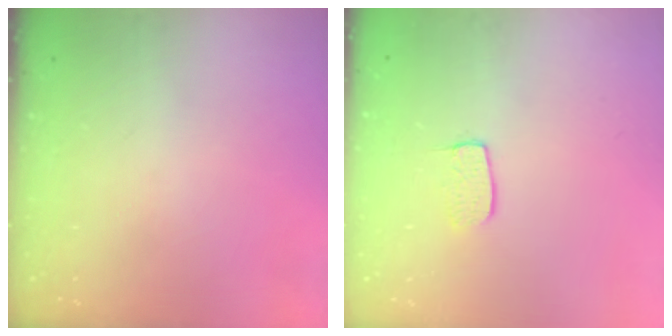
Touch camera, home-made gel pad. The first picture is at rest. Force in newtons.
{"total": 5.6, "press": 5.6, "slide": 0.2}